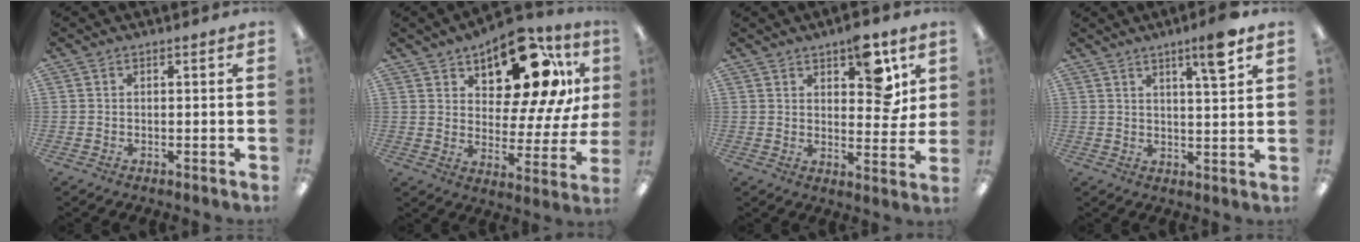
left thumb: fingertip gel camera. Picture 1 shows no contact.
{"total": 18.8, "force": [12.2, 8.5, 11.5], "torque": [-0.168, -0.069, 0.204]}
{"total": 10.8, "force": [5.9, 5.1, 7.4], "torque": [-0.075, -0.030, 0.095]}
{"total": 7.2, "force": [4.6, 0.7, 5.5], "torque": [-0.078, -0.020, 0.068]}